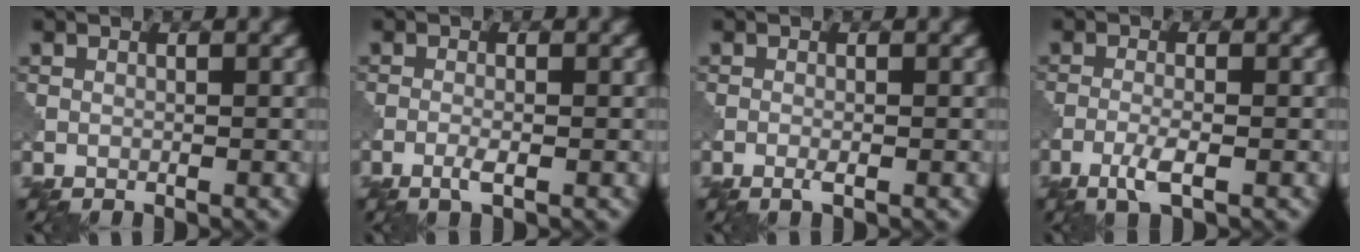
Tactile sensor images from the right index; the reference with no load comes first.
{"total": 1.5, "force": [-0.7, 0.2, 1.3], "torque": [-0.028, -0.001, -0.018]}
{"total": 0.9, "force": [-0.4, 0.1, 0.8], "torque": [-0.016, -0.002, -0.011]}
{"total": 2.5, "force": [-1.3, 0.4, 2.1], "torque": [-0.046, 0.002, -0.031]}